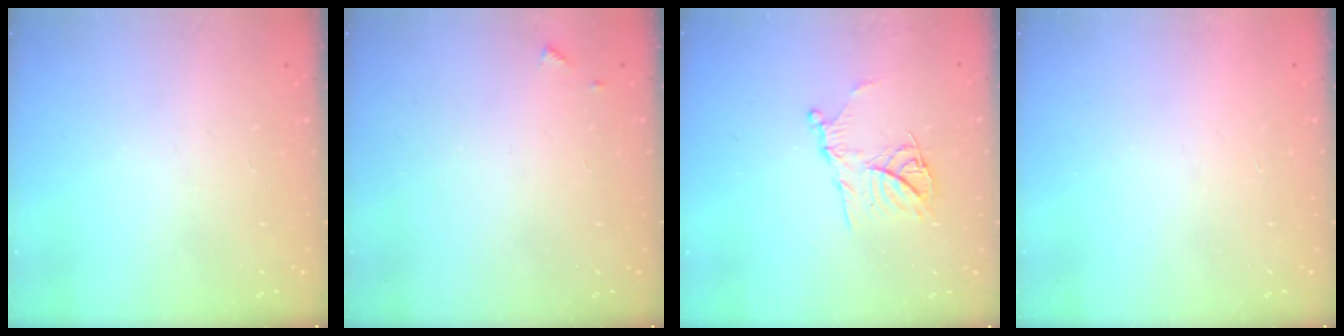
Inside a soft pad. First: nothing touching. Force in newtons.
{"total": 5.1, "press": 5.1, "slide": 0.5}
{"total": 12.7, "press": 12.6, "slide": 1.4}
{"total": 1.5, "press": 1.5, "slide": 0.1}